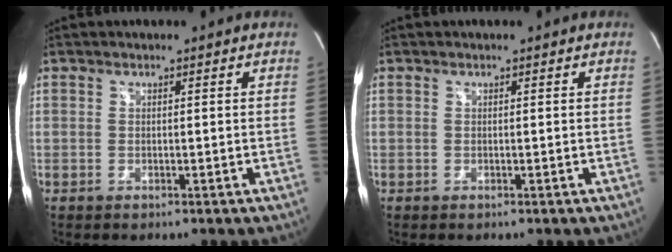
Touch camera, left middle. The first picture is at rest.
{"total": 0.0}